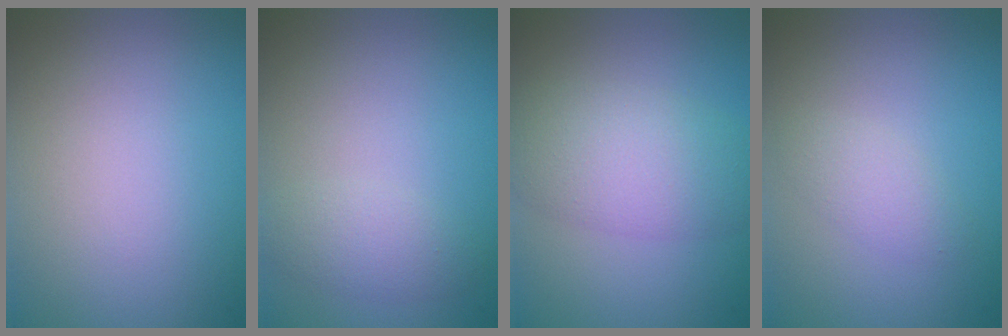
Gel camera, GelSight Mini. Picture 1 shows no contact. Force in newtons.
{"total": 1.9, "press": 1.9, "slide": 0.1}
{"total": 5.2, "press": 5.2, "slide": 0.4}
{"total": 1.7, "press": 1.6, "slide": 0.0}